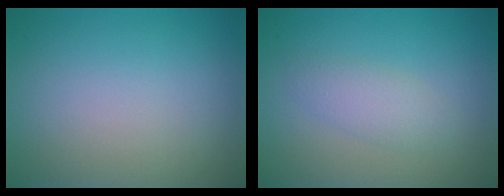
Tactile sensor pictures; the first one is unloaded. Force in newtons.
{"total": 2.0, "press": 2.0, "slide": 0.1}